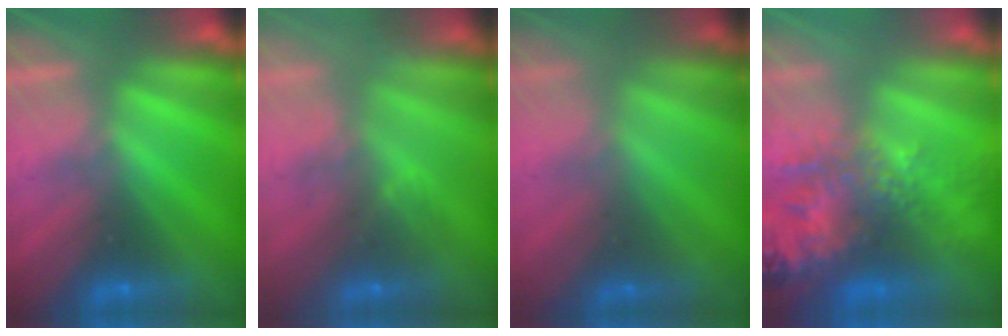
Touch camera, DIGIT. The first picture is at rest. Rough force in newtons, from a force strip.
{"total": 2.8}
{"total": 1.7}
{"total": 7.5}